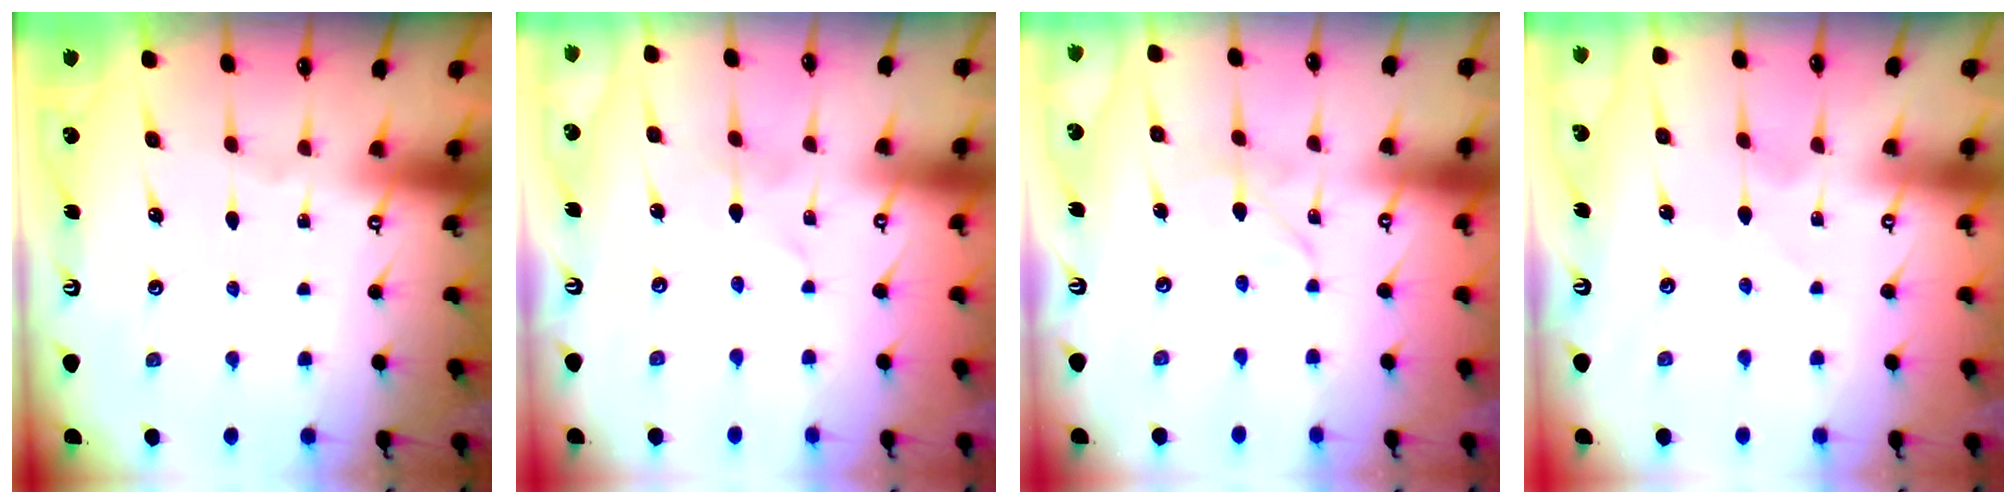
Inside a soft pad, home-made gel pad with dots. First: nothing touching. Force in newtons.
{"total": 2.9, "press": 2.9, "slide": 0.4}
{"total": 3.1, "press": 3.1, "slide": 0.1}
{"total": 1.8, "press": 1.7, "slide": 0.3}